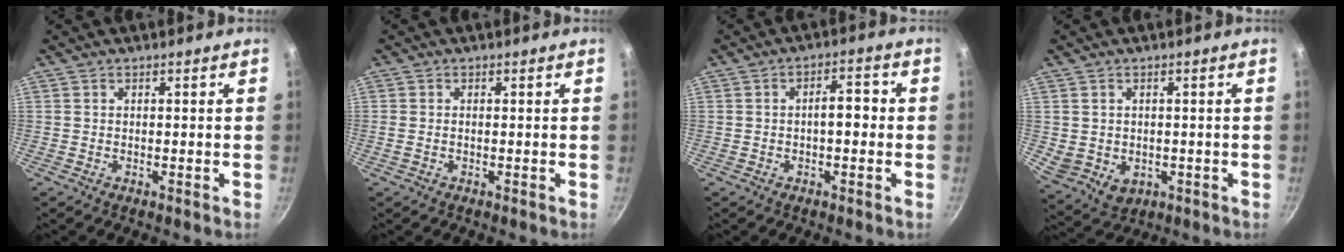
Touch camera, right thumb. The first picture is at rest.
{"total": 1.0, "force": [-0.1, 0.5, 0.9], "torque": [-0.023, 0.002, -0.005]}
{"total": 4.7, "force": [-0.5, 2.2, 4.1], "torque": [-0.047, 0.022, -0.012]}
{"total": 5.8, "force": [-0.3, 4.8, 3.3], "torque": [-0.047, -0.008, 0.011]}